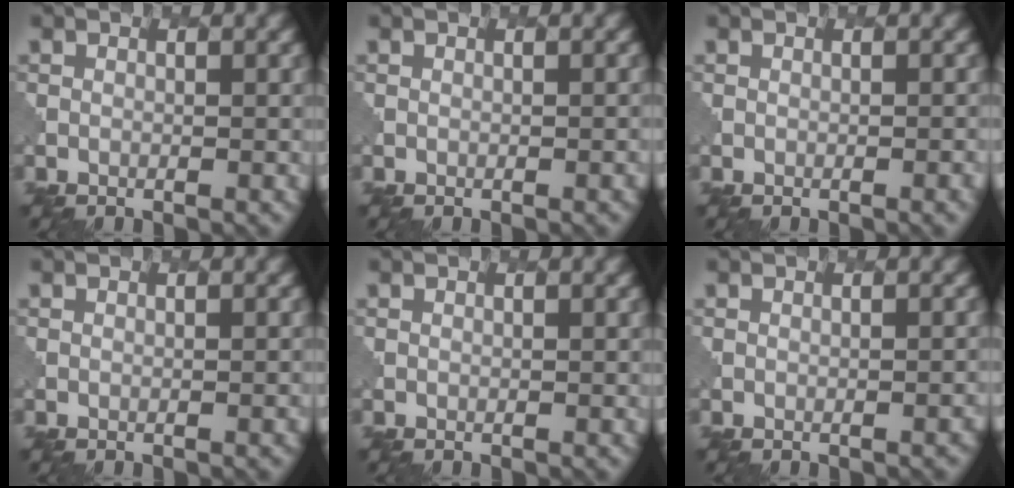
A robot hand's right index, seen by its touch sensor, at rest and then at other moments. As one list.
[{"total": 1.0, "force": [-0.5, 0.3, 0.8], "torque": [0.000, 0.003, -0.002]}, {"total": 1.5, "force": [-0.8, 0.5, 1.2], "torque": [-0.001, 0.004, -0.005]}, {"total": 1.0, "force": [-0.4, 0.3, 0.8], "torque": [0.001, 0.003, -0.002]}, {"total": 0.0}, {"total": 1.5, "force": [-0.8, 0.6, 1.1], "torque": [0.006, 0.007, -0.004]}]